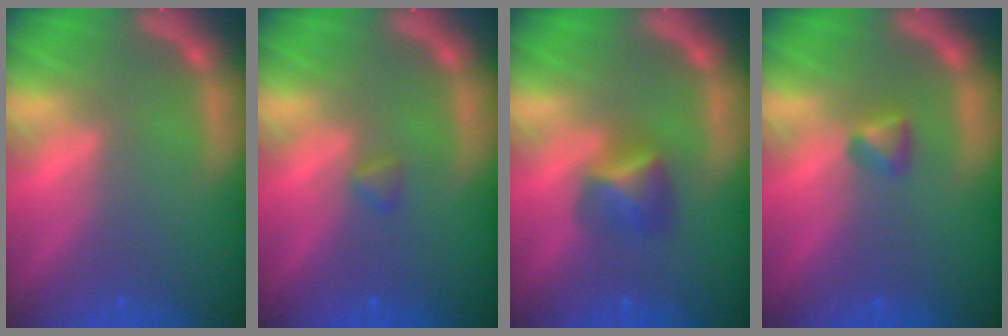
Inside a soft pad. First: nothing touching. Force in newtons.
{"total": 0.9}
{"total": 2.9}
{"total": 1.4}